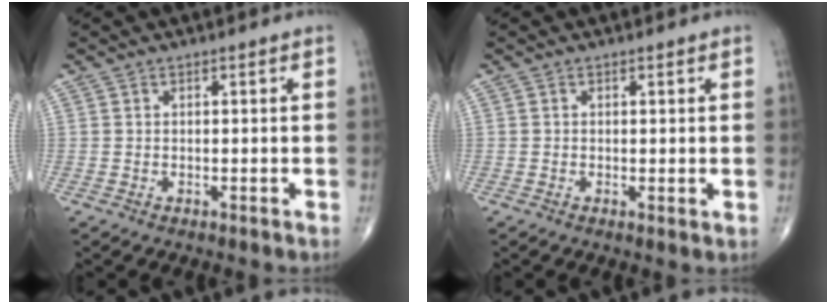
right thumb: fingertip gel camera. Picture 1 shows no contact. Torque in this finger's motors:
{"motor_torque": [-0.52, -0.18, -0.19, -0.12, 0.00]}